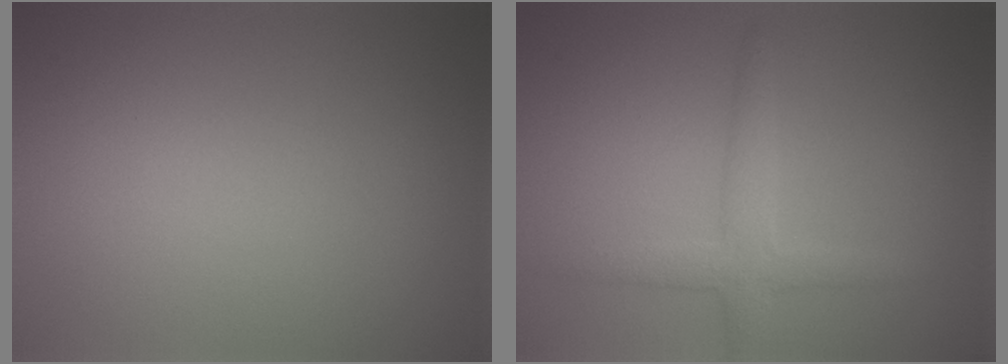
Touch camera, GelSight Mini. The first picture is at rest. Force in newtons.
{"total": 2.6, "press": 2.6, "slide": 0.0}